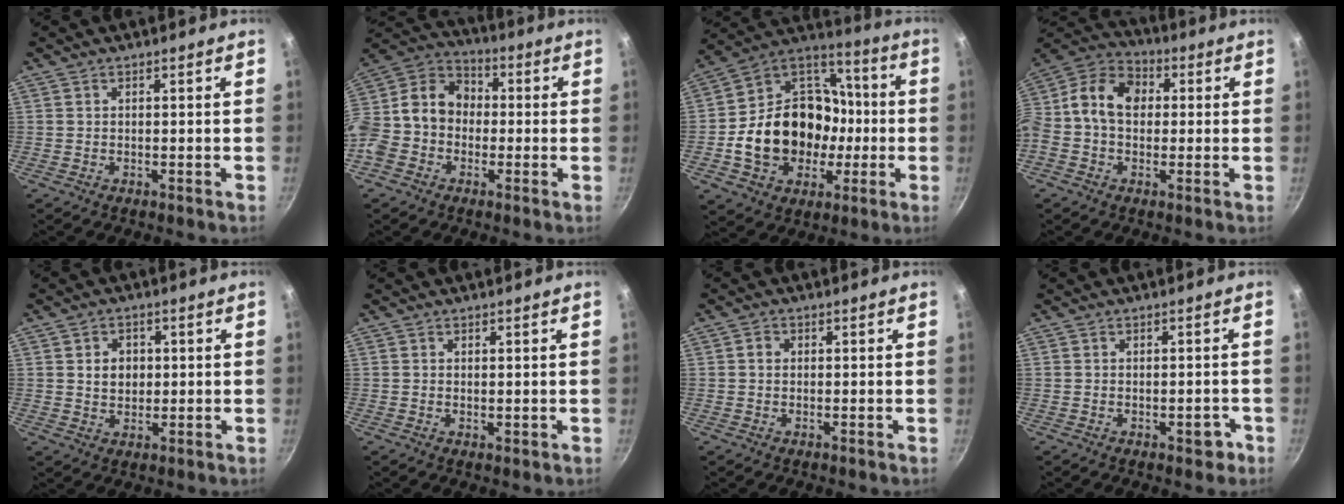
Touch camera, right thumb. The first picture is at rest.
{"total": 15.5, "force": [-2.0, 12.8, 8.4], "torque": [-0.131, 0.053, -0.058]}
{"total": 23.4, "force": [-3.3, 18.7, 13.6], "torque": [-0.205, 0.056, -0.044]}
{"total": 13.2, "force": [1.1, 10.1, 8.5], "torque": [-0.130, 0.033, -0.008]}
{"total": 4.9, "force": [0.8, 4.0, 2.8], "torque": [-0.025, 0.000, 0.015]}
{"total": 0.8, "force": [0.4, 0.4, 0.5], "torque": [-0.005, -0.009, 0.004]}
{"total": 1.7, "force": [0.3, 1.5, 0.9], "torque": [-0.012, 0.006, 0.003]}
{"total": 2.9, "force": [-1.3, 1.5, 2.0], "torque": [-0.007, 0.015, -0.013]}